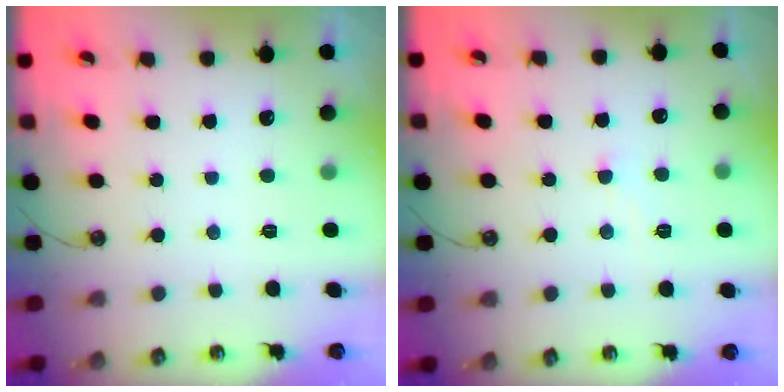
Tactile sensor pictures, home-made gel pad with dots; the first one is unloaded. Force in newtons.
{"total": 2.9, "press": 2.9, "slide": 0.3}